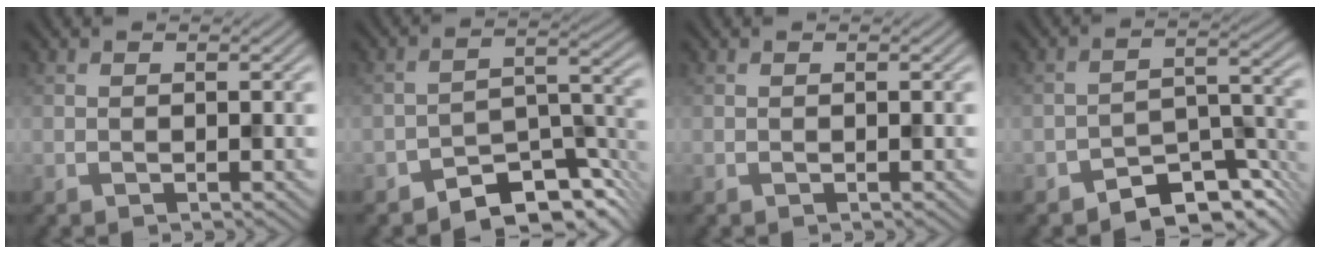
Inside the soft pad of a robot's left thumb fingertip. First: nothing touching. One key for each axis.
{"total": 8.1, "fx": -6.4, "fy": 3.2, "fz": 3.8, "tx": -0.040, "ty": 0.001, "tz": -0.120}
{"total": 0.0}
{"total": 7.3, "fx": -5.7, "fy": 3.0, "fz": 3.4, "tx": -0.037, "ty": -0.001, "tz": -0.105}